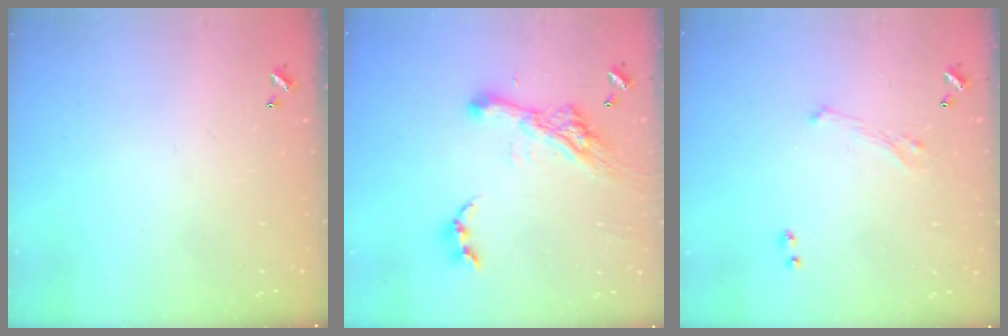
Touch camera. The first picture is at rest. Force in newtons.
{"total": 11.3, "press": 11.3, "slide": 1.4}
{"total": 0.7, "press": 0.0, "slide": 0.7}